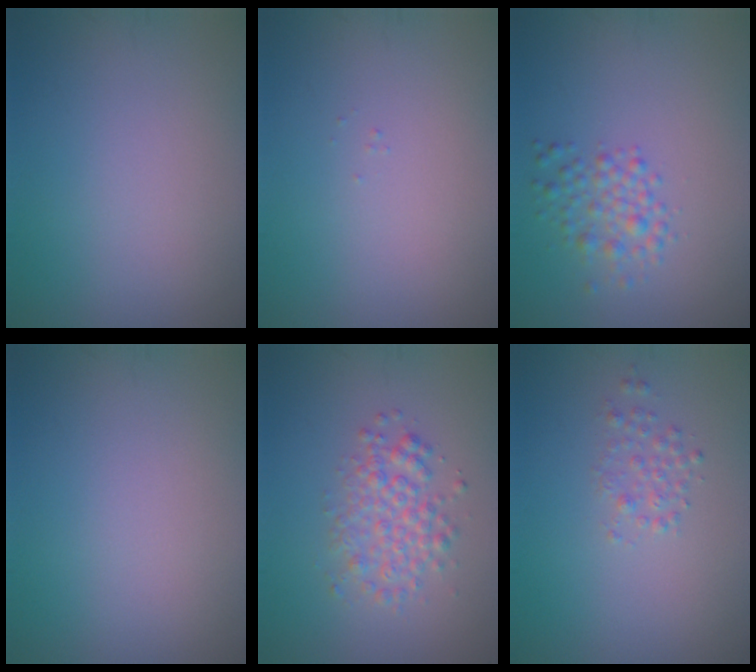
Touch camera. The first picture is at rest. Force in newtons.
{"total": 0.0}
{"total": 2.3, "press": 2.3, "slide": 0.0}
{"total": 0.0}
{"total": 3.0, "press": 3.0, "slide": 0.1}
{"total": 1.3, "press": 1.3, "slide": 0.0}